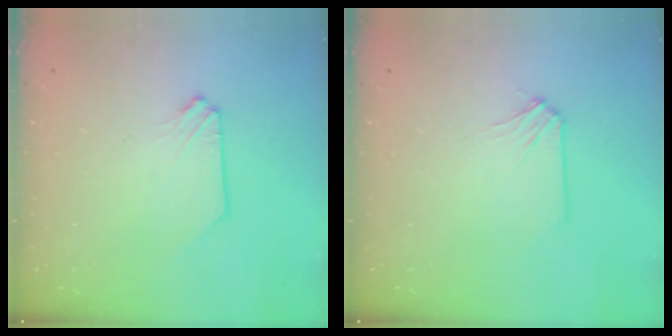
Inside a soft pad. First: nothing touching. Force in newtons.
{"total": 0.6, "press": 0.6, "slide": 0.1}